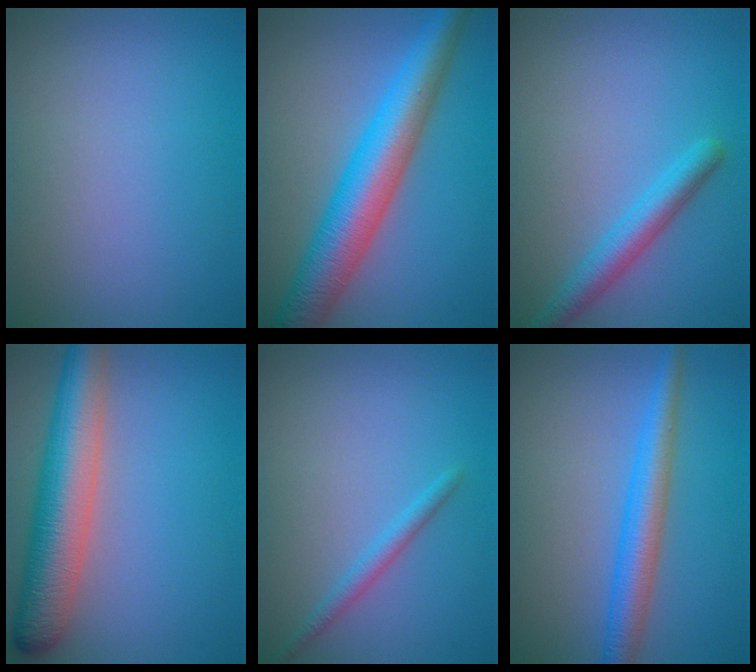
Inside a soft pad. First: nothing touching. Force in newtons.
{"total": 7.8, "press": 7.8, "slide": 0.0}
{"total": 2.9, "press": 2.9, "slide": 0.1}
{"total": 7.3, "press": 7.3, "slide": 0.2}
{"total": 1.4, "press": 1.4, "slide": 0.0}
{"total": 4.0, "press": 4.0, "slide": 0.2}